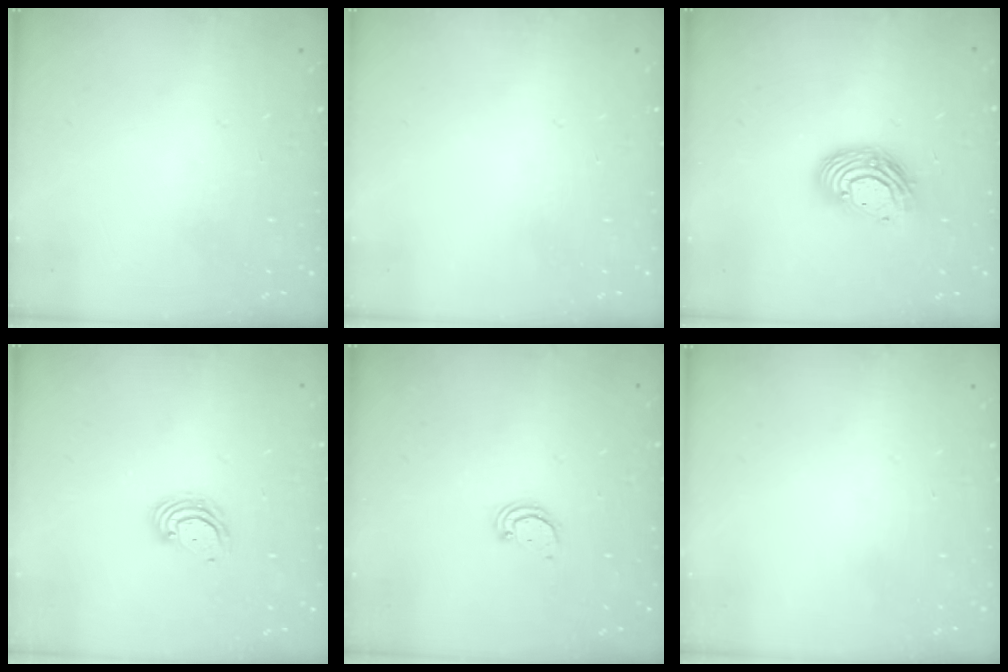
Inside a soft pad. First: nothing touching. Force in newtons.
{"total": 0.0}
{"total": 11.8, "press": 11.7, "slide": 0.9}
{"total": 4.2, "press": 4.2, "slide": 0.3}
{"total": 2.2, "press": 2.2, "slide": 0.1}
{"total": 0.0}